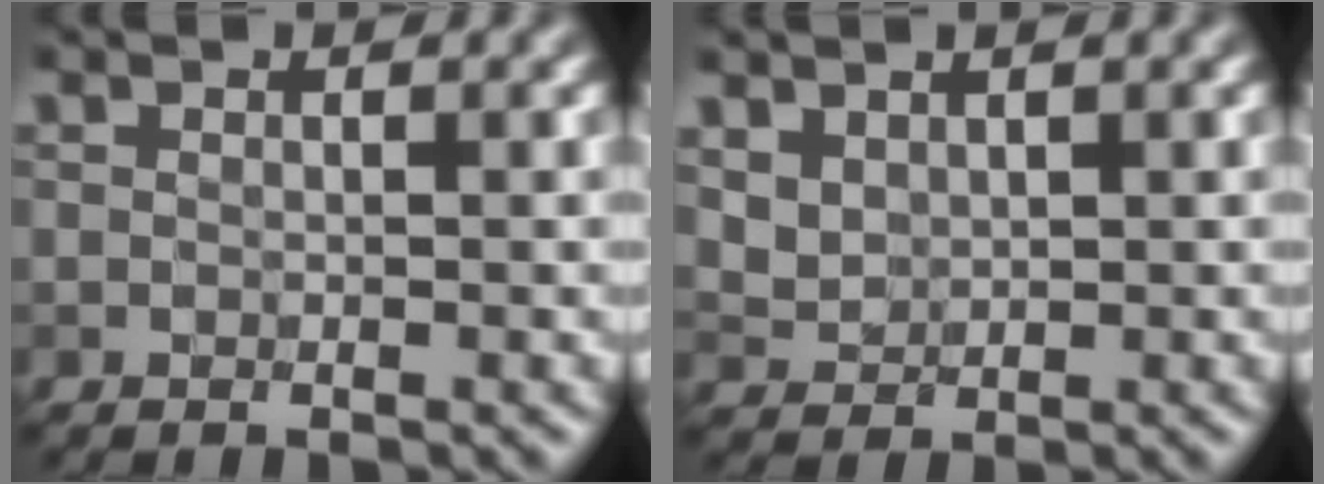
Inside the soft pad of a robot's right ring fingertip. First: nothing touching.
{"total": 1.9, "force": [1.2, 1.3, 0.8], "torque": [-0.023, -0.004, 0.032]}